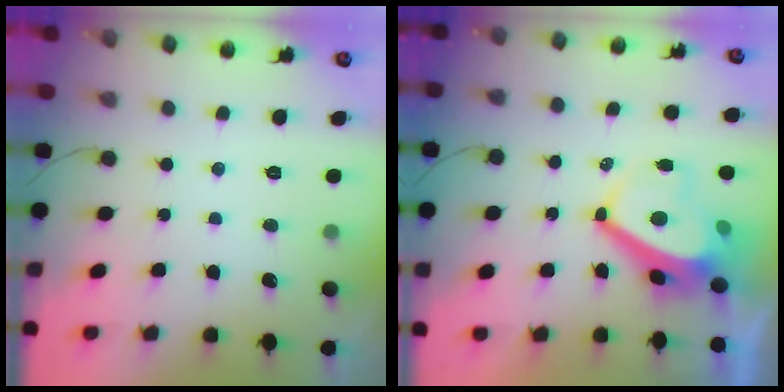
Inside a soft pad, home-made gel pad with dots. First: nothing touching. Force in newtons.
{"total": 7.9, "press": 7.9, "slide": 1.0}